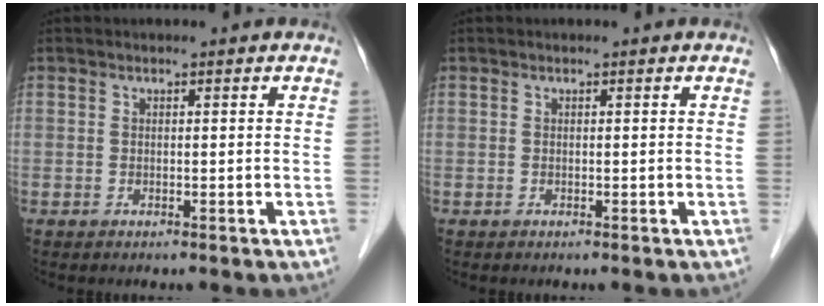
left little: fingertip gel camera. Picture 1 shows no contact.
{"total": 0.0}